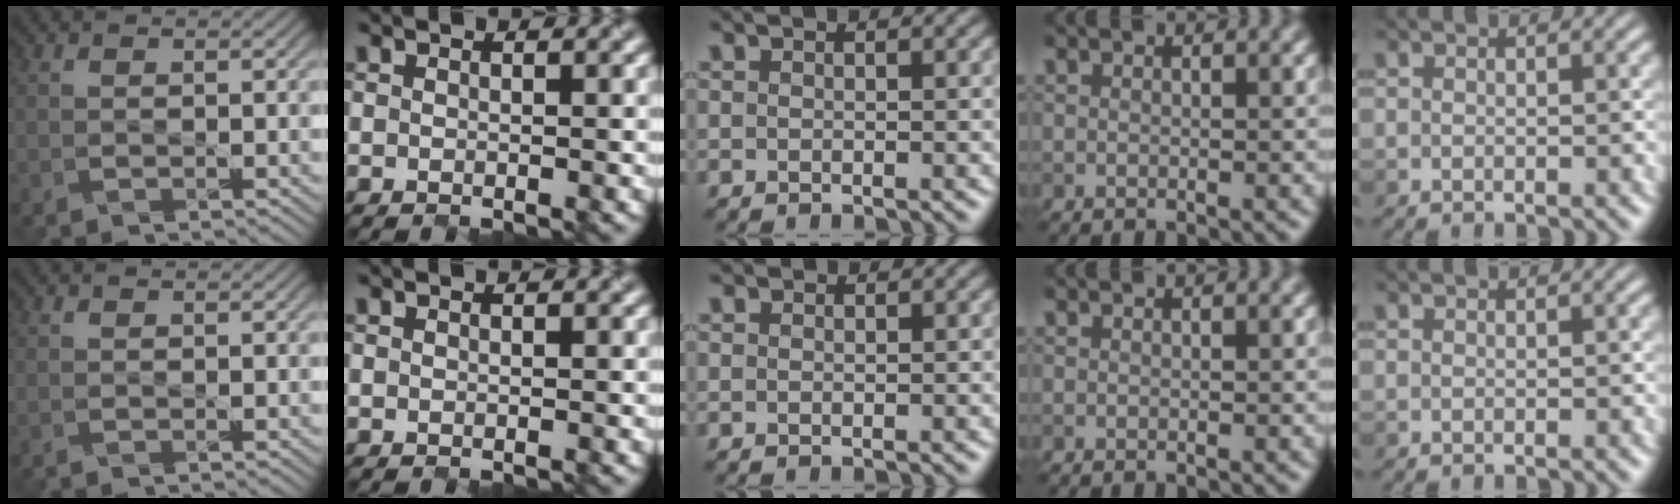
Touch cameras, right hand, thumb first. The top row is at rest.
{"middle": {"total": 0.9, "force": [0.9, 0.1, 0.0], "torque": [-0.007, -0.004, 0.005]}}